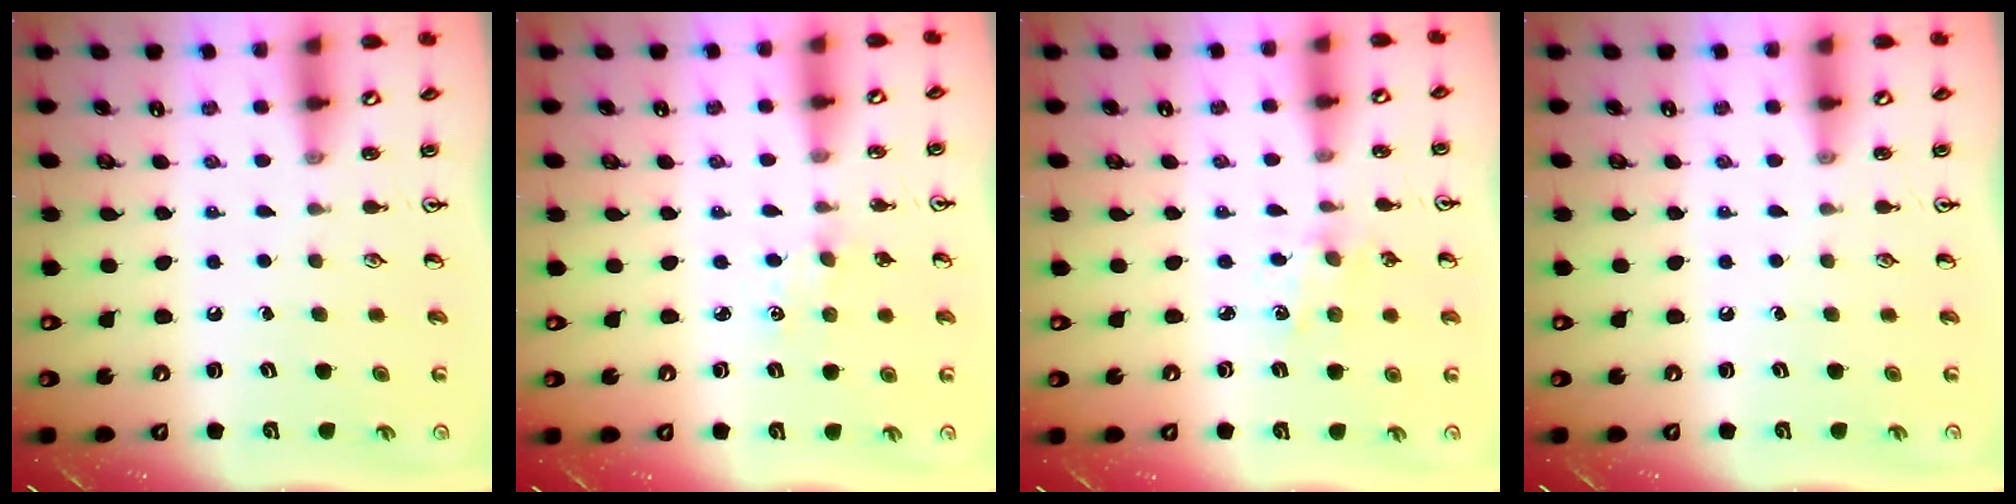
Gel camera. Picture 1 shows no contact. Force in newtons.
{"total": 0.7, "press": 0.7, "slide": 0.1}
{"total": 2.3, "press": 2.2, "slide": 0.4}
{"total": 0.0}